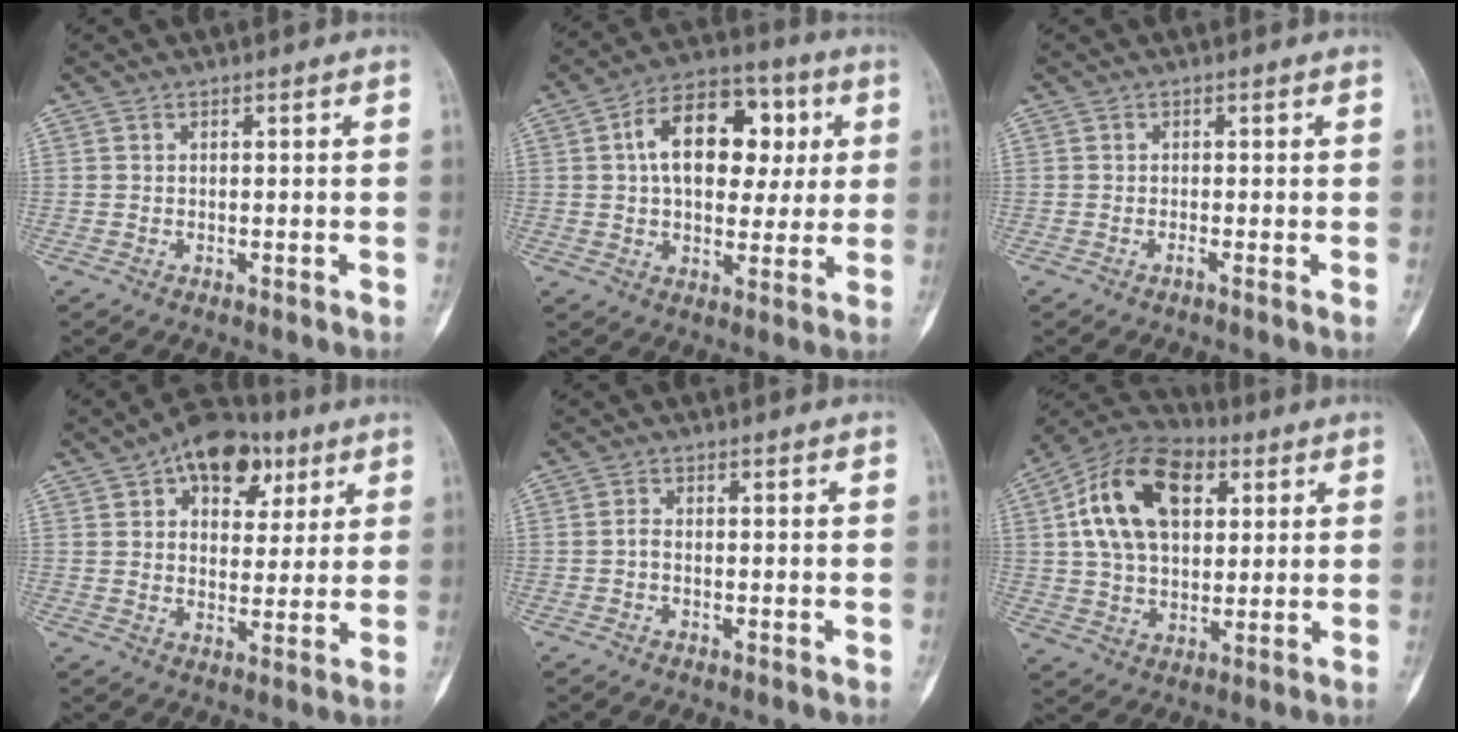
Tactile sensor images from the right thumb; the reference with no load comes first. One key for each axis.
{"total": 17.2, "fx": 3.4, "fy": 11.0, "fz": 12.7, "tx": -0.155, "ty": 0.019, "tz": 0.047}
{"total": 0.6, "fx": -0.5, "fy": -0.1, "fz": 0.4, "tx": -0.006, "ty": -0.001, "tz": -0.013}
{"total": 13.4, "fx": 6.3, "fy": 8.4, "fz": 8.3, "tx": -0.073, "ty": -0.004, "tz": 0.093}
{"total": 1.2, "fx": -0.6, "fy": 0.7, "fz": 0.8, "tx": -0.011, "ty": 0.005, "tz": -0.018}
{"total": 18.3, "fx": 5.2, "fy": 11.6, "fz": 13.3, "tx": -0.208, "ty": 0.010, "tz": 0.084}